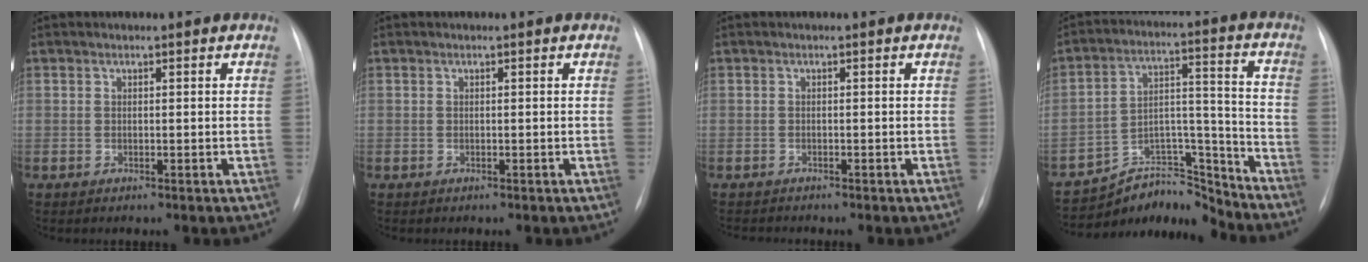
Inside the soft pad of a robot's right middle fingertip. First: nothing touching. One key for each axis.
{"total": 0.0}
{"total": 1.6, "fx": -1.6, "fy": 0.0, "fz": 0.2, "tx": 0.000, "ty": -0.006, "tz": -0.023}
{"total": 12.2, "fx": -11.9, "fy": 2.9, "fz": 0.2, "tx": 0.008, "ty": 0.067, "tz": -0.198}